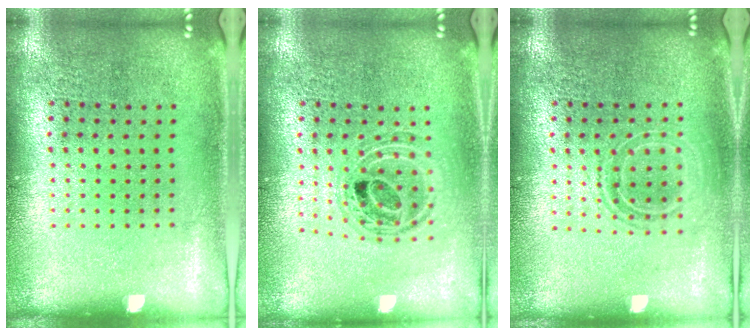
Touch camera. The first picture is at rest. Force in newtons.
{"total": 0.9, "press": 0.9, "slide": 0.2}
{"total": 1.5, "press": 1.2, "slide": 0.9}